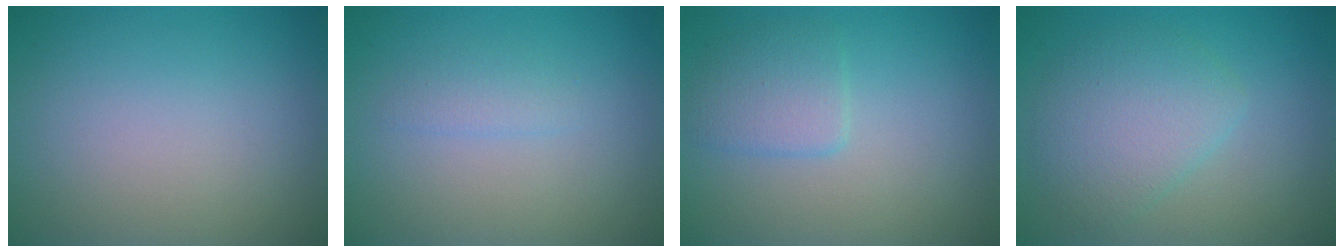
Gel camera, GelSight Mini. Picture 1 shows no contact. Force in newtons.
{"total": 1.2, "press": 1.2, "slide": 0.1}
{"total": 2.4, "press": 2.4, "slide": 0.2}
{"total": 4.0, "press": 4.0, "slide": 0.1}